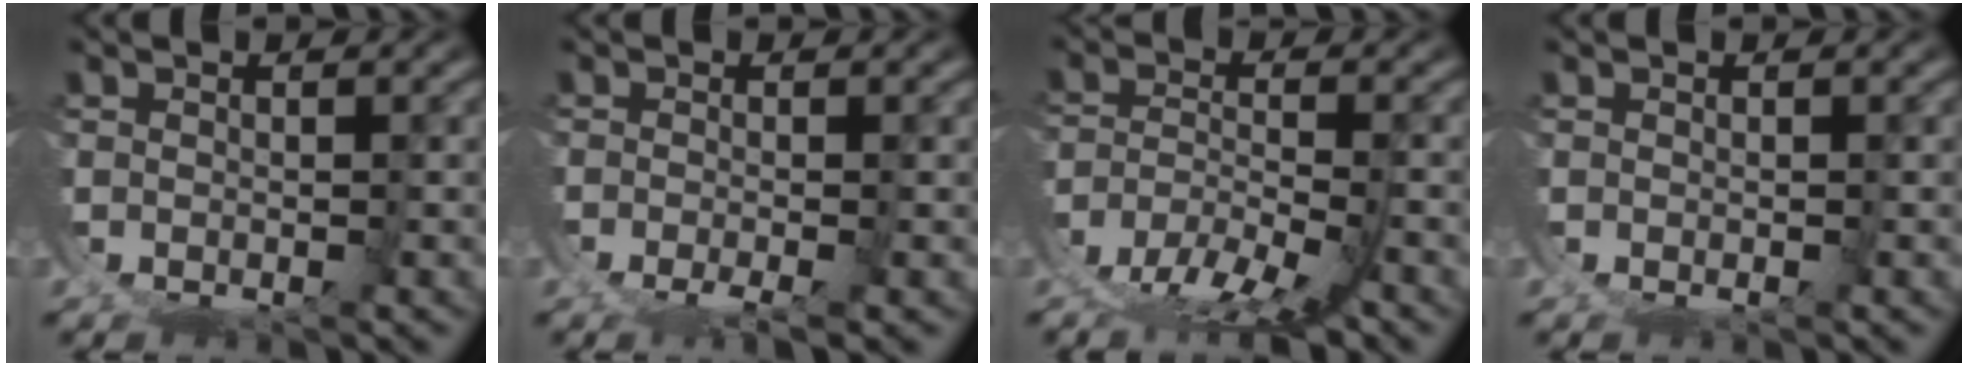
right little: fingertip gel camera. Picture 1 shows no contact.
{"total": 2.1, "force": [-1.3, -0.5, 1.5], "torque": [-0.005, 0.000, -0.023]}
{"total": 5.6, "force": [-3.5, 1.7, 4.1], "torque": [-0.059, -0.021, -0.051]}
{"total": 0.0}